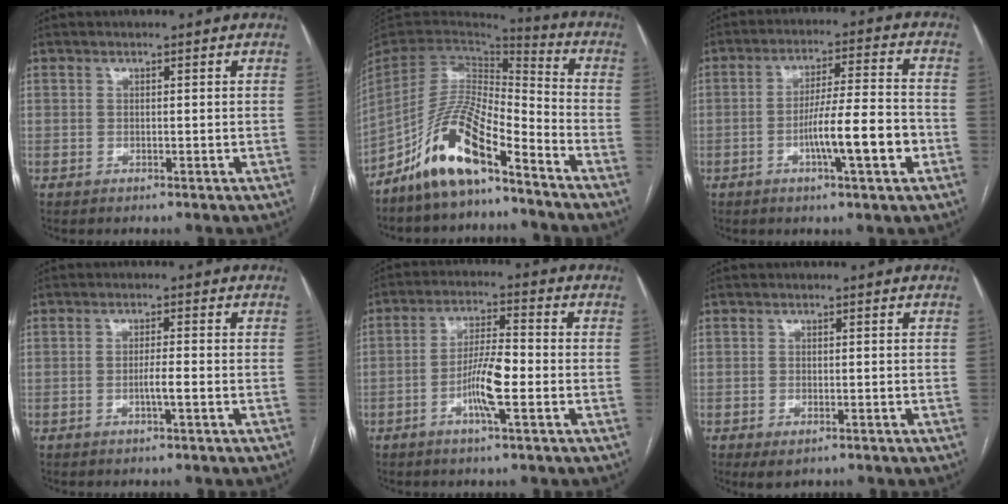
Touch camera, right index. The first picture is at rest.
{"total": 13.5, "force": [-9.5, 3.0, 9.1], "torque": [-0.180, 0.012, -0.177]}
{"total": 10.4, "force": [-3.4, 0.6, 9.8], "torque": [-0.161, 0.005, -0.056]}
{"total": 2.5, "force": [-0.8, -0.1, 2.3], "torque": [-0.040, 0.000, -0.016]}
{"total": 7.5, "force": [-2.4, 0.8, 7.1], "torque": [-0.136, 0.002, -0.048]}
{"total": 2.1, "force": [-1.2, 1.1, 1.4], "torque": [-0.020, -0.002, -0.009]}